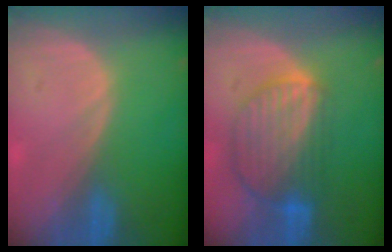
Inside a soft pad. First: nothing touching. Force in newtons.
{"total": 9.0, "press": 7.7, "slide": 4.6}